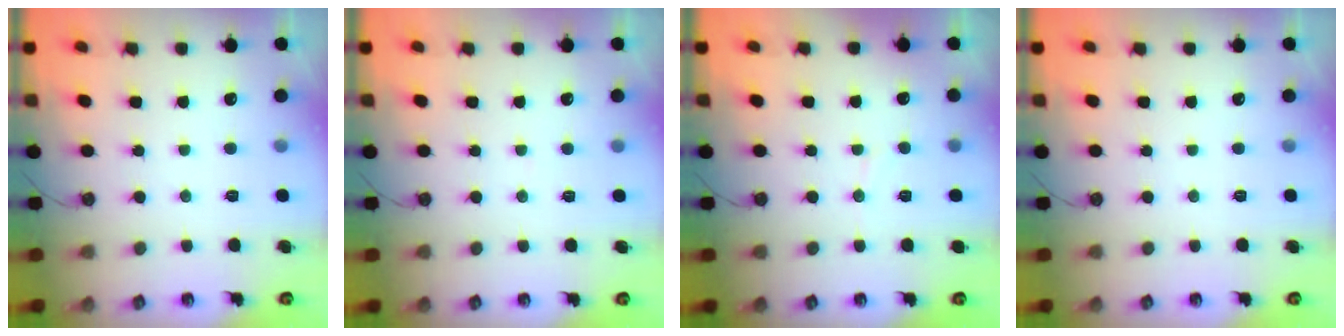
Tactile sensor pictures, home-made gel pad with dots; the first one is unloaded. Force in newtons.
{"total": 1.9, "press": 1.9, "slide": 0.2}
{"total": 3.3, "press": 3.3, "slide": 0.4}
{"total": 0.0}